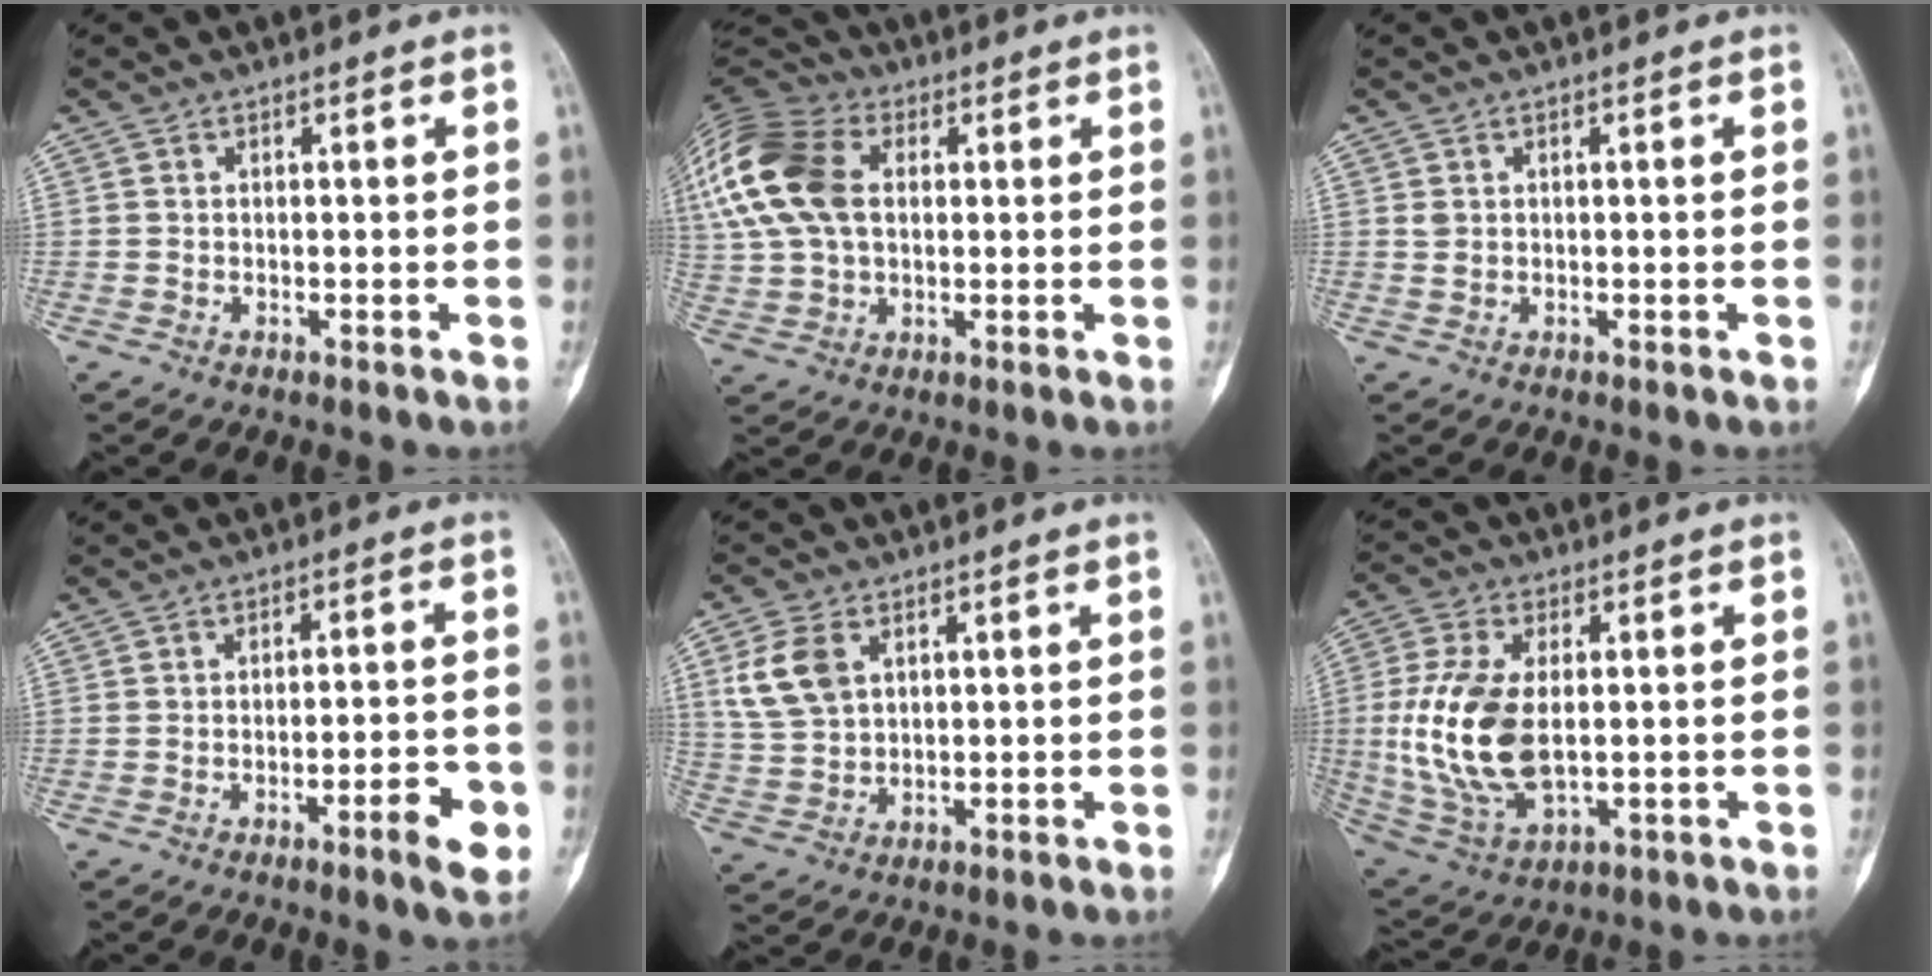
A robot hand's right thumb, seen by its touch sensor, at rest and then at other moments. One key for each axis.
{"total": 21.6, "fx": 4.9, "fy": 14.5, "fz": 15.2, "tx": -0.359, "ty": 0.032, "tz": 0.088}
{"total": 1.1, "fx": 0.4, "fy": 0.8, "fz": 0.6, "tx": -0.010, "ty": 0.001, "tz": 0.010}
{"total": 6.5, "fx": -2.9, "fy": 1.4, "fz": 5.7, "tx": -0.075, "ty": 0.016, "tz": -0.037}
{"total": 8.0, "fx": 3.0, "fy": 5.4, "fz": 5.2, "tx": -0.101, "ty": -0.005, "tz": 0.067}
{"total": 16.2, "fx": 0.2, "fy": 8.9, "fz": 13.5, "tx": -0.286, "ty": -0.010, "tz": 0.016}